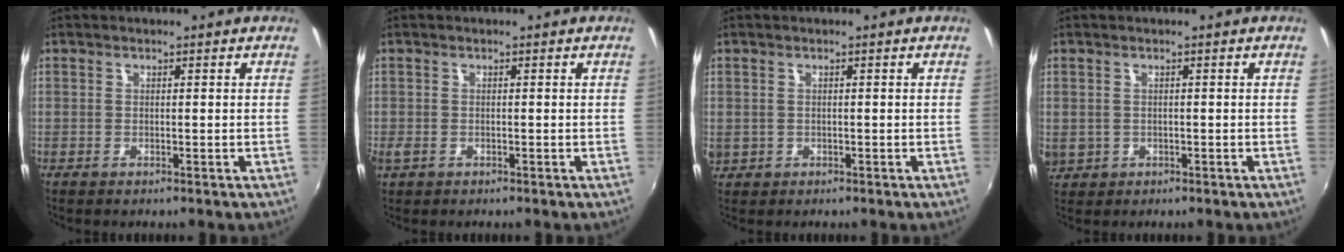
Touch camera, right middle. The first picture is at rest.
{"total": 2.0, "force": [-0.9, 1.4, 1.1], "torque": [-0.023, -0.005, -0.016]}
{"total": 2.5, "force": [0.0, 2.3, 1.0], "torque": [-0.018, -0.001, 0.002]}
{"total": 4.3, "force": [-0.2, 3.9, 1.8], "torque": [-0.040, -0.001, 0.006]}